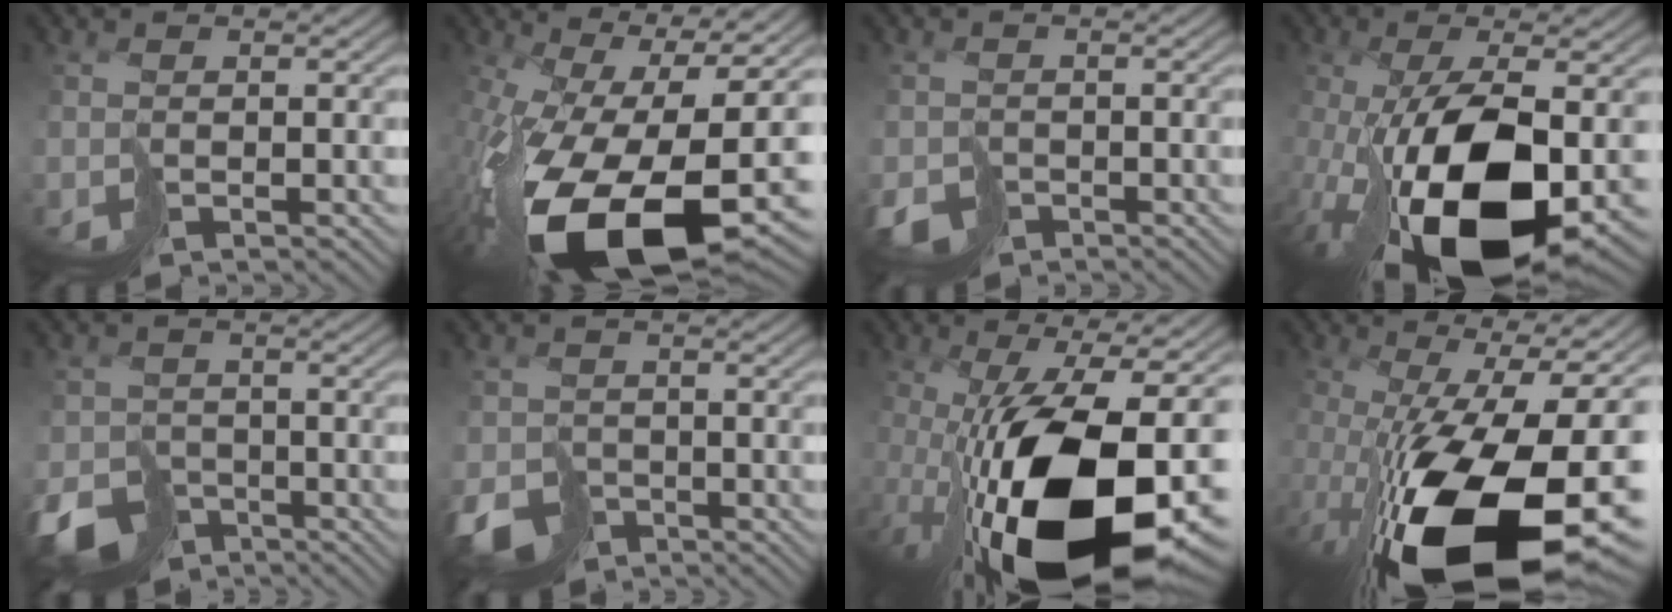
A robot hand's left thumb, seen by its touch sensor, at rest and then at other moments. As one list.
[{"total": 20.7, "force": [-6.6, 10.4, 16.6], "torque": [-0.335, -0.082, -0.073]}, {"total": 2.7, "force": [-2.1, 1.7, 0.6], "torque": [-0.008, -0.008, -0.041]}, {"total": 18.2, "force": [-5.7, 7.9, 15.4], "torque": [-0.298, -0.054, -0.070]}, {"total": 6.8, "force": [-4.7, 4.3, 2.4], "torque": [-0.045, -0.023, -0.084]}, {"total": 5.0, "force": [-3.5, 3.1, 1.8], "torque": [-0.031, -0.012, -0.067]}, {"total": 20.3, "force": [-5.7, 9.2, 17.2], "torque": [-0.302, -0.051, -0.076]}, {"total": 20.4, "force": [-6.5, 9.2, 17.1], "torque": [-0.295, -0.043, -0.092]}]